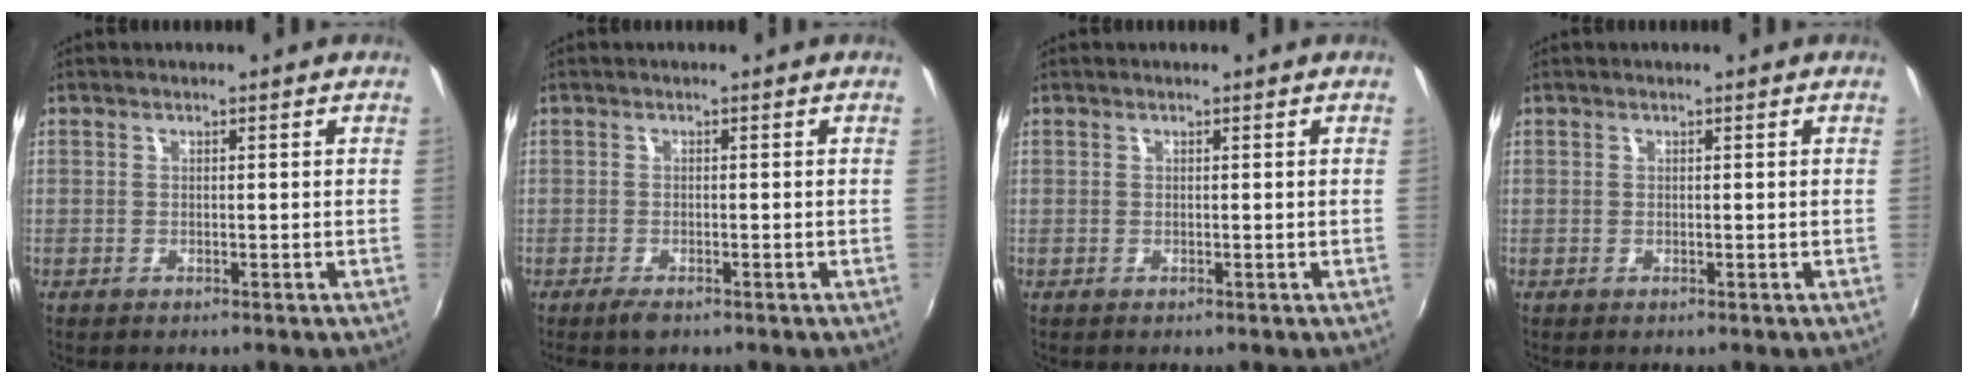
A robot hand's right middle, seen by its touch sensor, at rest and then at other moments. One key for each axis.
{"total": 2.2, "fx": -1.6, "fy": 0.7, "fz": 1.3, "tx": -0.030, "ty": -0.007, "tz": -0.030}
{"total": 0.0}
{"total": 0.0}